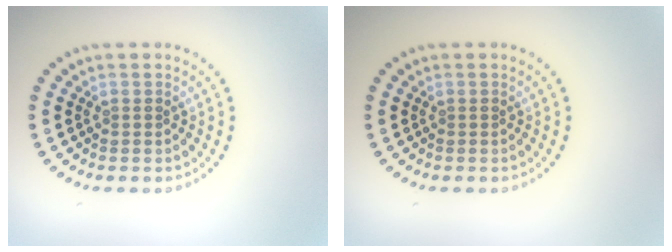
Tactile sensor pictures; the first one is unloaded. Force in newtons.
{"total": 0.0}